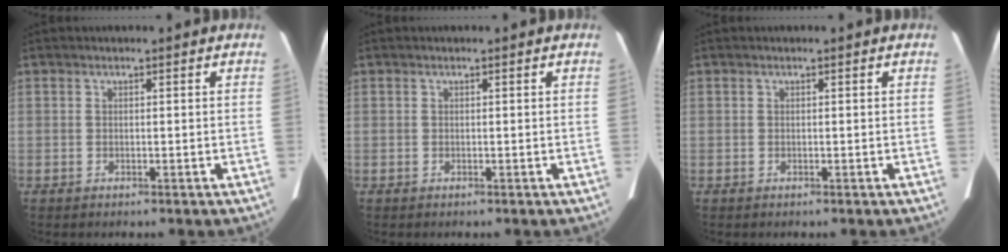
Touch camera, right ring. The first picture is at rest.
{"total": 0.0}
{"total": 0.0}